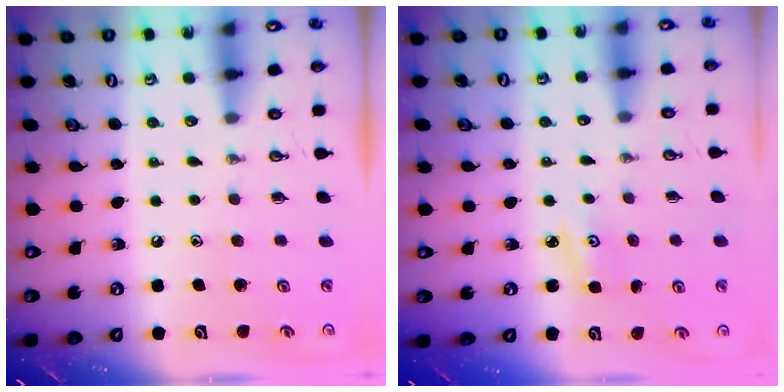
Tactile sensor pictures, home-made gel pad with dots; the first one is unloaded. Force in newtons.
{"total": 2.9, "press": 2.9, "slide": 0.5}